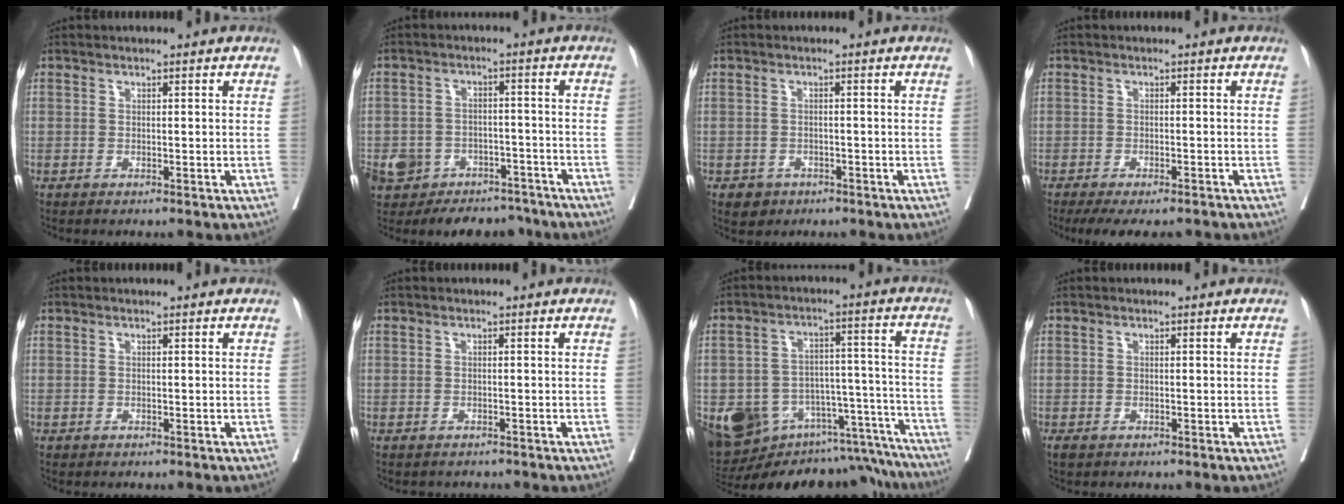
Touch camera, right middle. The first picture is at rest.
{"total": 12.7, "force": [-8.6, 8.5, 3.9], "torque": [-0.080, 0.017, -0.116]}
{"total": 2.4, "force": [-1.4, 1.9, 0.4], "torque": [-0.004, 0.007, -0.017]}
{"total": 9.1, "force": [-7.6, 2.4, 4.3], "torque": [-0.056, -0.009, -0.100]}
{"total": 0.0}
{"total": 1.6, "force": [-1.4, 0.7, 0.2], "torque": [-0.009, -0.001, -0.018]}
{"total": 21.2, "force": [-16.8, 9.7, 8.5], "torque": [-0.118, 0.047, -0.224]}
{"total": 0.9, "force": [-0.6, 0.6, 0.4], "torque": [-0.010, -0.001, -0.005]}